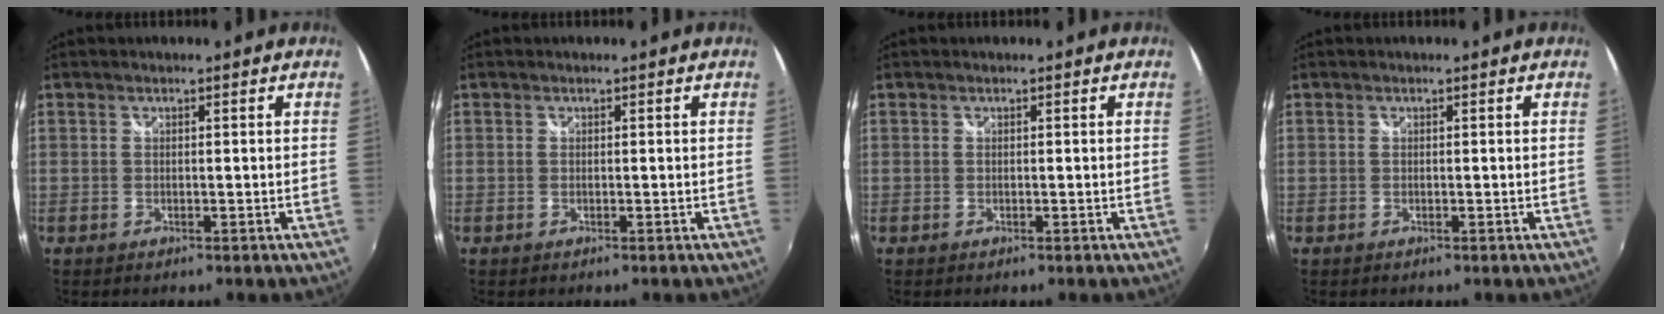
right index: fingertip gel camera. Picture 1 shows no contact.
{"total": 0.0}
{"total": 0.0}
{"total": 0.0}